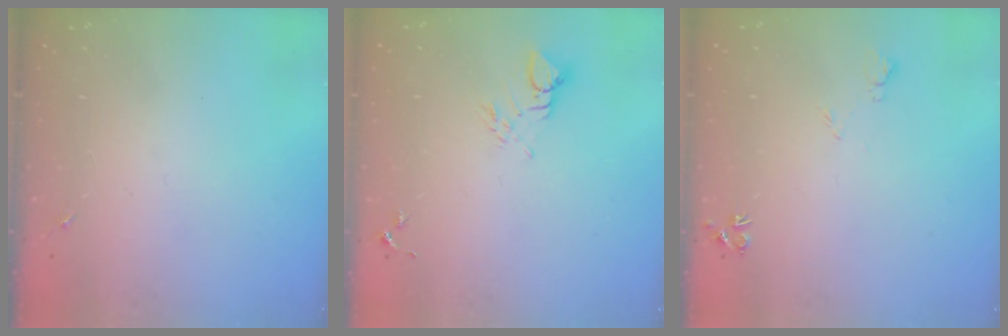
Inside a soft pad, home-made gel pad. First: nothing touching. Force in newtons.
{"total": 4.8, "press": 4.8, "slide": 0.2}
{"total": 5.2, "press": 5.1, "slide": 1.0}